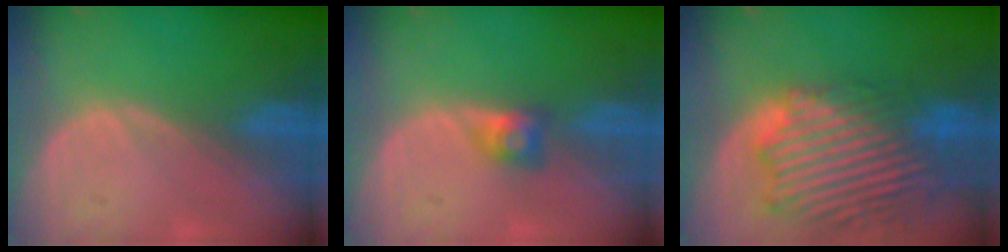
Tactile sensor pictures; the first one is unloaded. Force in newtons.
{"total": 2.7, "press": 2.5, "slide": 1.1}
{"total": 14.1, "press": 12.1, "slide": 7.2}